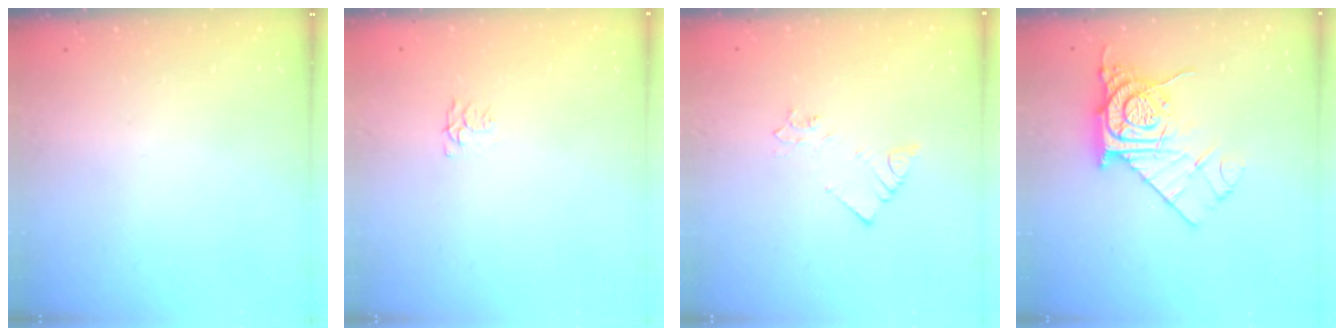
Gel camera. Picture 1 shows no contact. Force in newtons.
{"total": 4.5, "press": 4.4, "slide": 0.6}
{"total": 2.7, "press": 2.7, "slide": 0.3}
{"total": 12.4, "press": 12.3, "slide": 0.9}